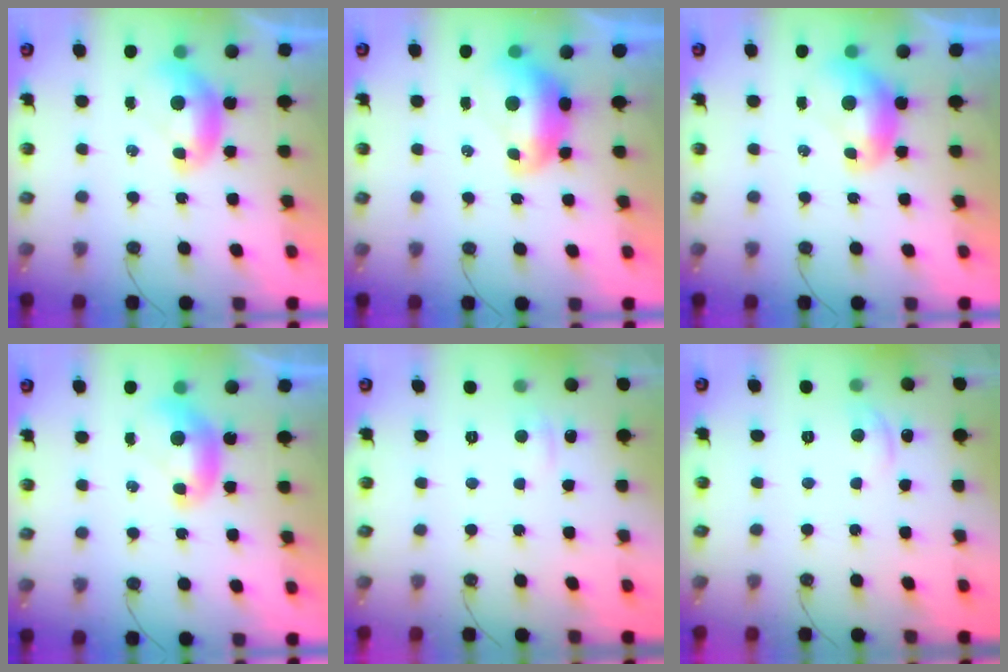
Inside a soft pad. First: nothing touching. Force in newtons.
{"total": 2.2, "press": 2.1, "slide": 0.7}
{"total": 1.0, "press": 0.7, "slide": 0.7}
{"total": 0.0}
{"total": 2.3, "press": 2.2, "slide": 0.5}
{"total": 1.3, "press": 1.1, "slide": 0.7}